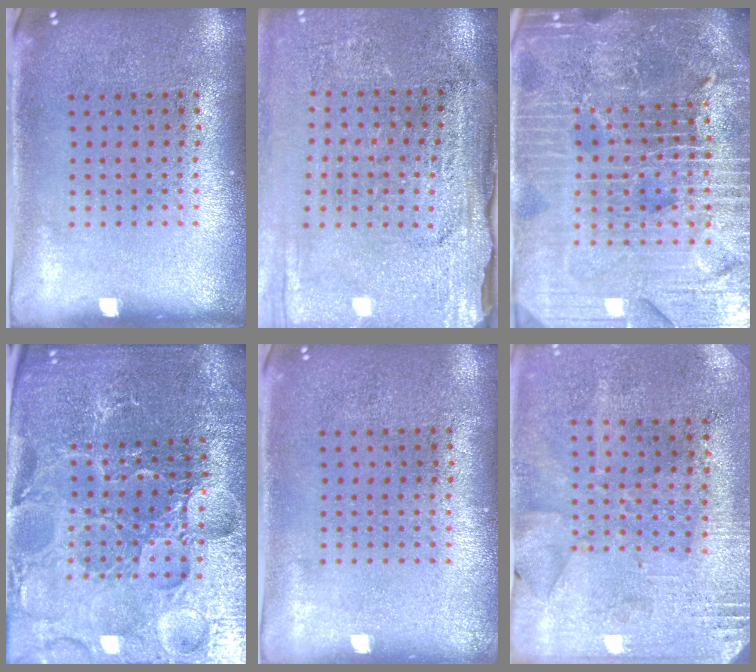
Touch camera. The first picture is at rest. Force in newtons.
{"total": 3.4, "press": 3.1, "slide": 1.3}
{"total": 6.5, "press": 5.7, "slide": 3.0}
{"total": 5.0, "press": 4.8, "slide": 1.4}
{"total": 0.0}
{"total": 2.7, "press": 2.3, "slide": 1.5}